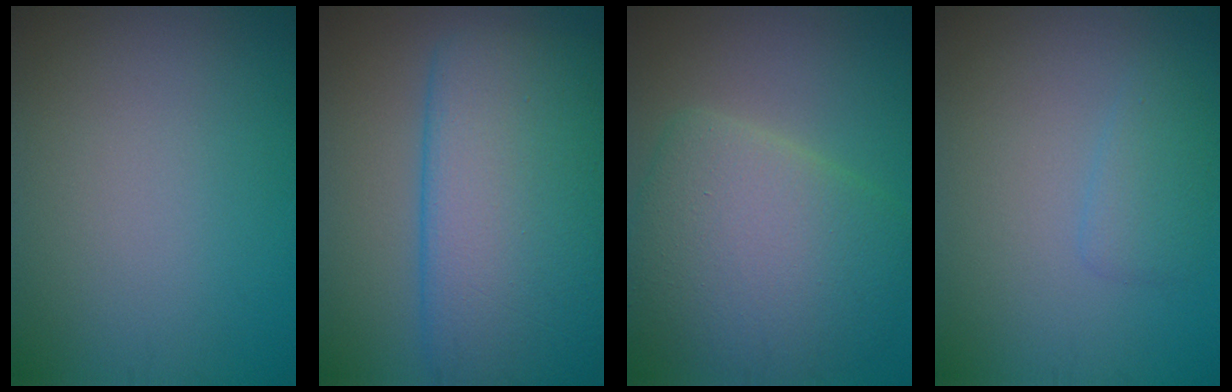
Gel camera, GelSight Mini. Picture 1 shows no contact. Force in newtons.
{"total": 11.9, "press": 11.9, "slide": 0.4}
{"total": 7.7, "press": 7.7, "slide": 0.8}
{"total": 1.8, "press": 1.8, "slide": 0.0}